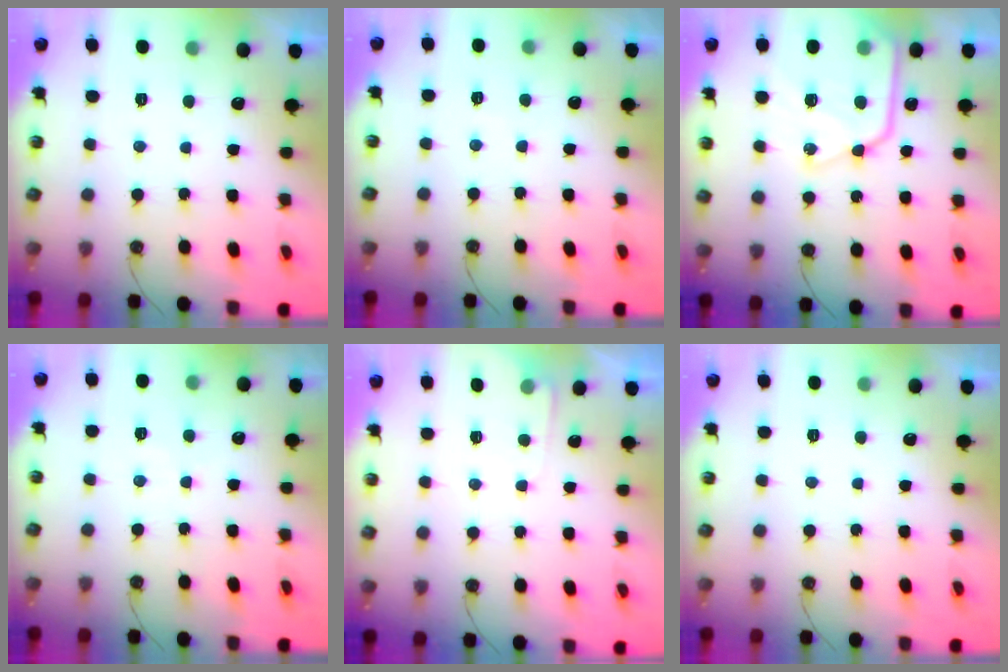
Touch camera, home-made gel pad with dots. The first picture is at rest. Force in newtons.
{"total": 1.7, "press": 1.6, "slide": 0.4}
{"total": 19.8, "press": 19.7, "slide": 1.9}
{"total": 4.0, "press": 4.0, "slide": 0.6}
{"total": 4.1, "press": 4.0, "slide": 0.6}
{"total": 0.0}